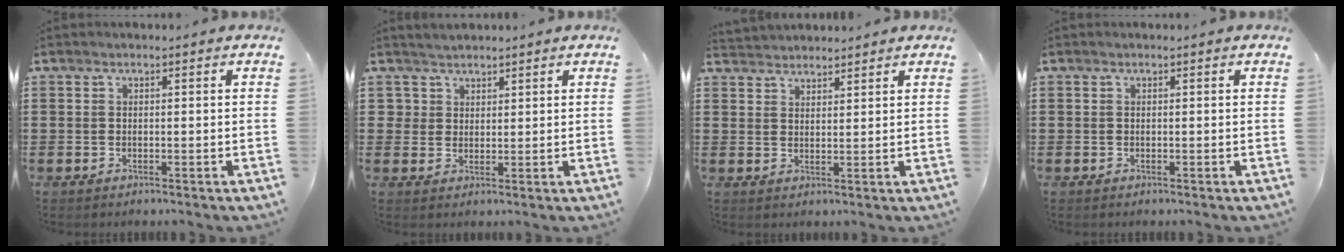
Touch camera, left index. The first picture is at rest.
{"total": 2.7, "force": [2.0, 1.8, -0.3], "torque": [-0.006, 0.007, 0.040]}
{"total": 2.5, "force": [2.4, 0.3, -0.5], "torque": [0.002, -0.004, 0.048]}
{"total": 0.0}